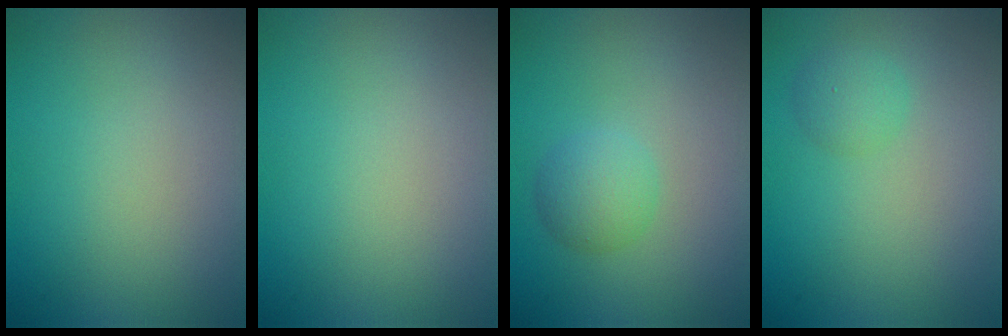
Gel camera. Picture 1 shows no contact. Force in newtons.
{"total": 0.0}
{"total": 2.3, "press": 2.3, "slide": 0.1}
{"total": 1.6, "press": 1.6, "slide": 0.1}